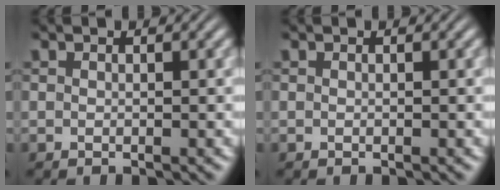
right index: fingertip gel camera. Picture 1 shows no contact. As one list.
[{"total": 0.0}]